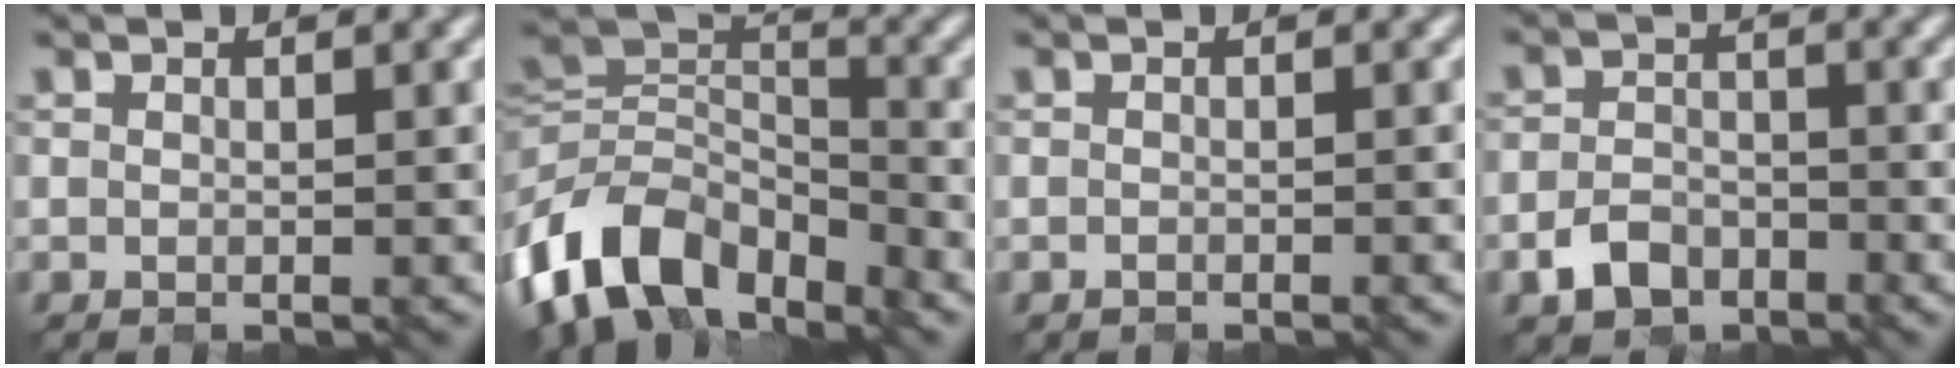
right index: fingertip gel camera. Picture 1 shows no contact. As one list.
[{"total": 10.8, "force": [-6.2, 6.6, 6.0], "torque": [-0.105, -0.002, -0.125]}, {"total": 0.6, "force": [-0.6, 0.1, 0.2], "torque": [-0.003, -0.002, -0.009]}, {"total": 3.2, "force": [-2.1, 2.1, 1.1], "torque": [-0.020, 0.000, -0.045]}]